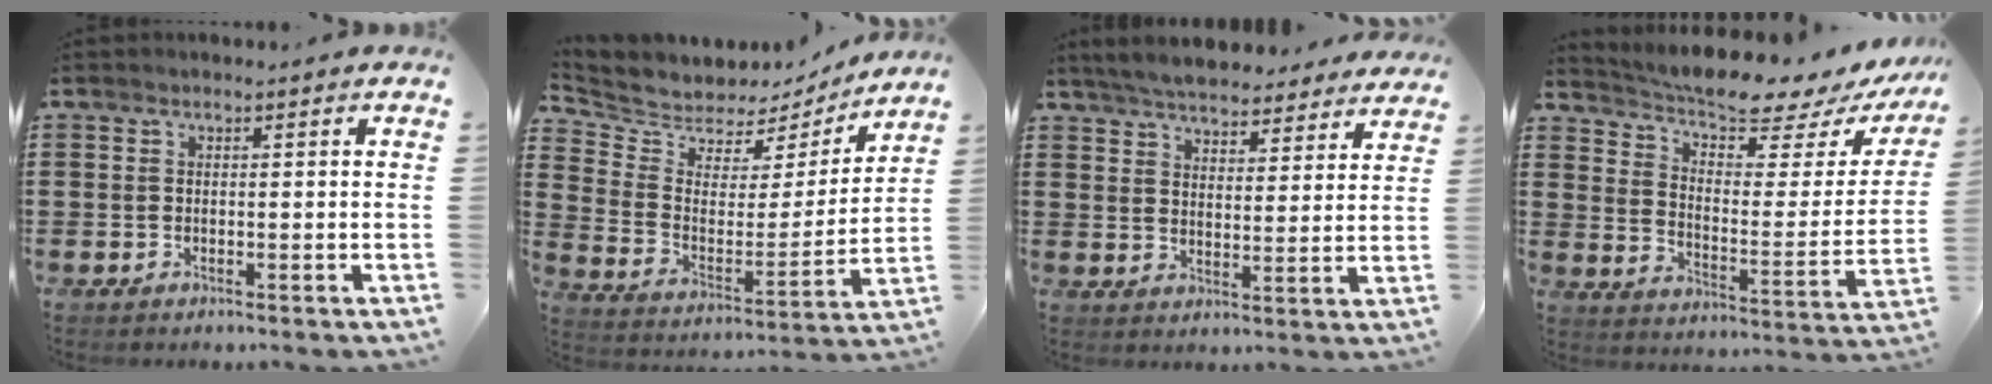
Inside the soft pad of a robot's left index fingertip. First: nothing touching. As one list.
[{"total": 5.2, "force": [4.7, 2.0, -0.6], "torque": [-0.029, -0.042, 0.079]}, {"total": 5.4, "force": [5.4, 0.4, 0.7], "torque": [-0.038, -0.024, 0.097]}, {"total": 7.3, "force": [6.6, 0.3, 3.1], "torque": [-0.085, -0.052, 0.108]}]